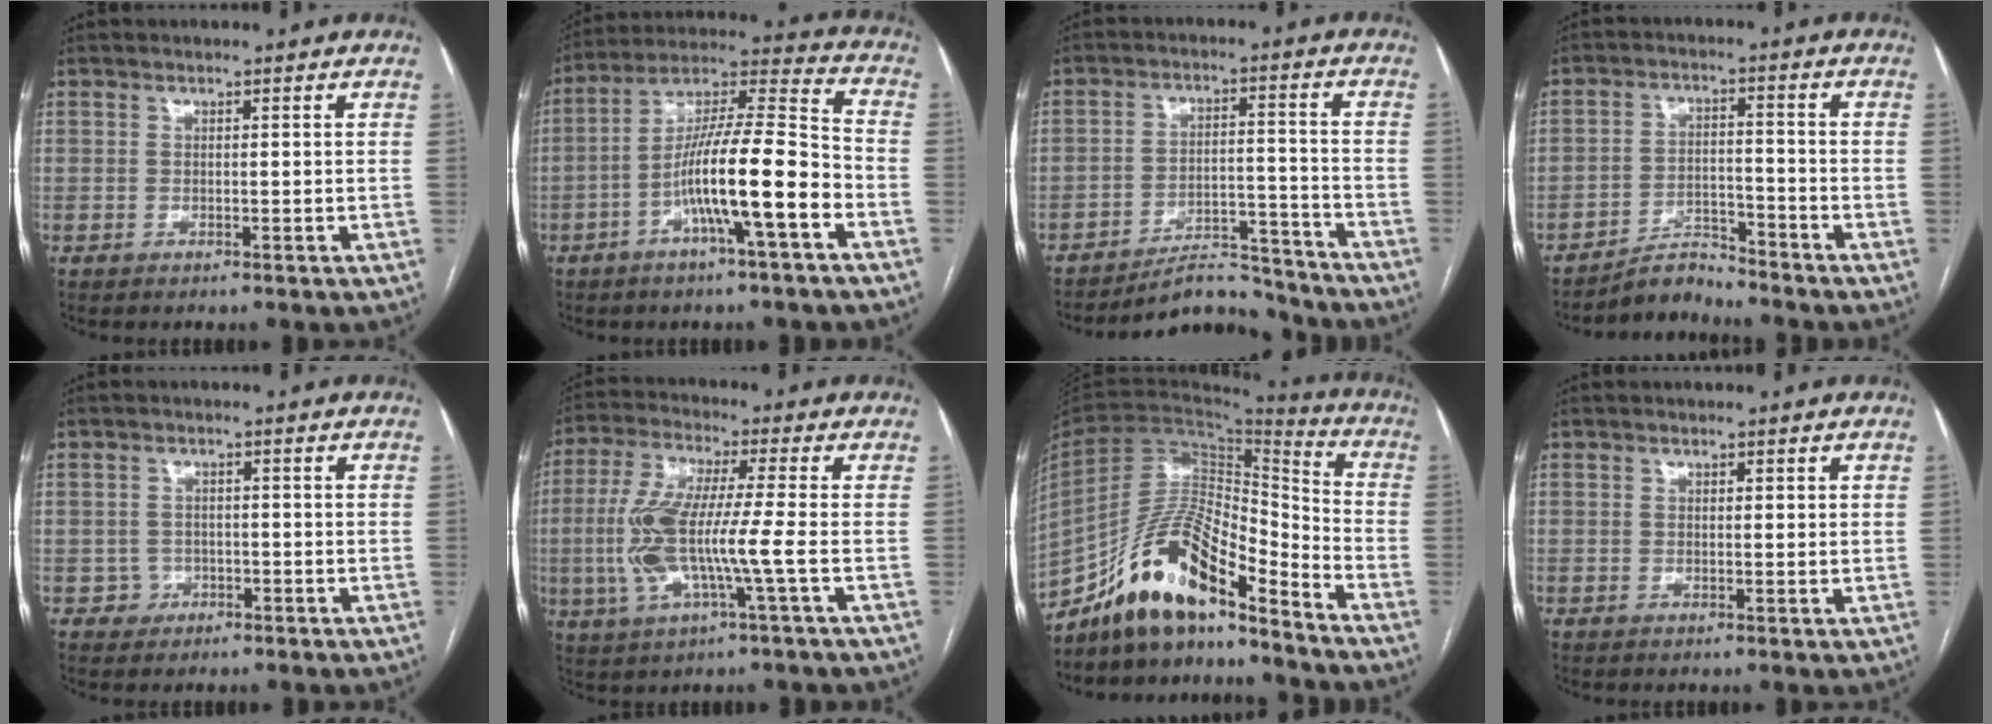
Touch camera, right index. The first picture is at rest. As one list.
[{"total": 15.0, "force": [-5.4, 1.0, 14.0], "torque": [-0.248, 0.012, -0.095]}, {"total": 9.0, "force": [-8.8, 1.6, 0.7], "torque": [-0.004, 0.029, -0.142]}, {"total": 4.6, "force": [-4.5, 0.5, -0.2], "torque": [0.006, 0.000, -0.078]}, {"total": 2.5, "force": [-0.8, 2.4, -0.2], "torque": [0.015, 0.014, -0.011]}, {"total": 11.4, "force": [-1.8, 0.8, 11.2], "torque": [-0.247, 0.006, -0.040]}, {"total": 15.5, "force": [-12.1, 3.7, 9.0], "torque": [-0.164, 0.035, -0.215]}, {"total": 0.9, "force": [0.5, 0.4, 0.7], "torque": [-0.010, -0.001, 0.006]}]